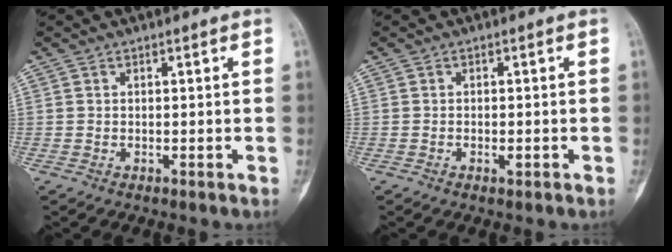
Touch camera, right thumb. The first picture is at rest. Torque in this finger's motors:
{"motor_torque": [-0.36, -0.03, 0.00, -0.10, -0.10]}